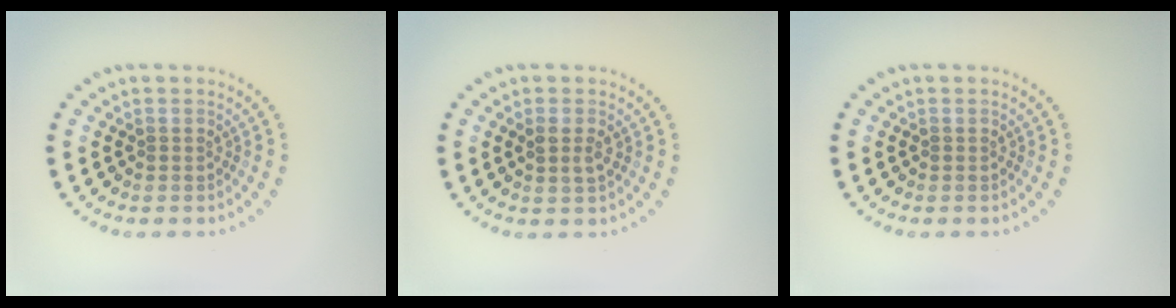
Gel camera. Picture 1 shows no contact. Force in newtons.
{"total": 1.4, "press": 1.4, "slide": 0.4}
{"total": 0.0}